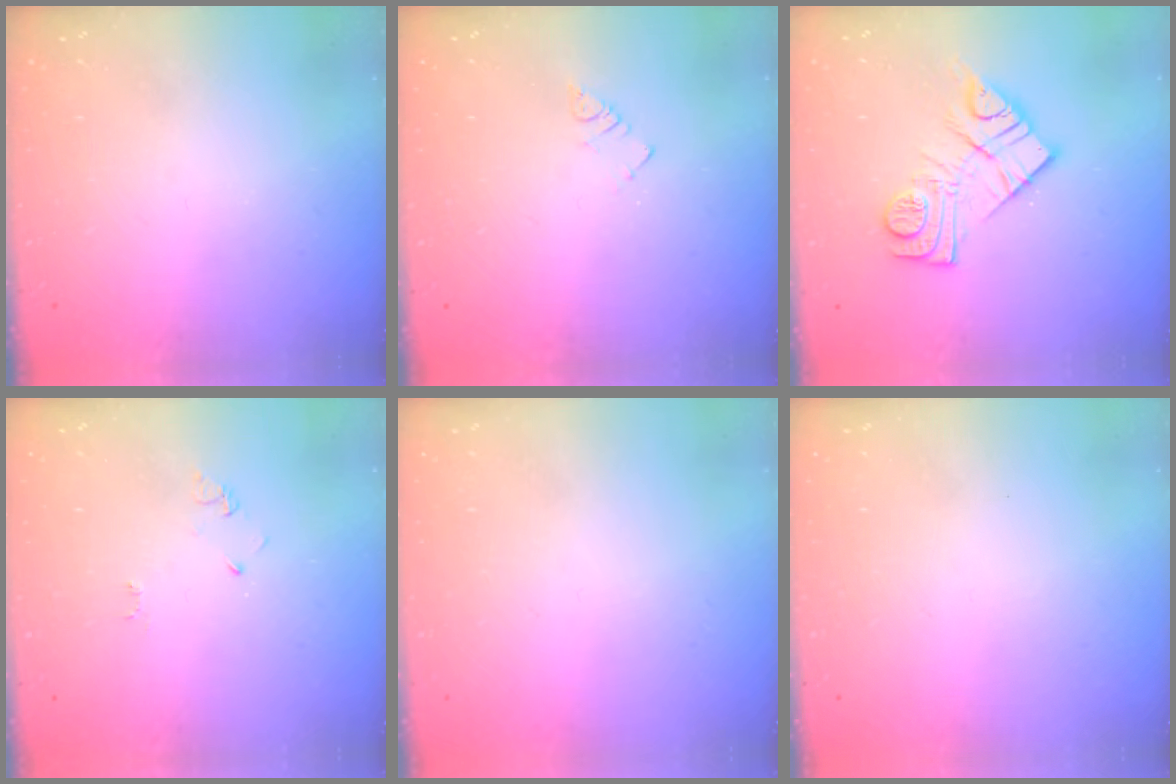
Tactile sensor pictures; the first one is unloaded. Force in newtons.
{"total": 2.3, "press": 2.3, "slide": 0.4}
{"total": 14.0, "press": 14.0, "slide": 0.9}
{"total": 2.6, "press": 2.6, "slide": 0.4}
{"total": 1.5, "press": 1.5, "slide": 0.1}
{"total": 1.7, "press": 1.6, "slide": 0.1}